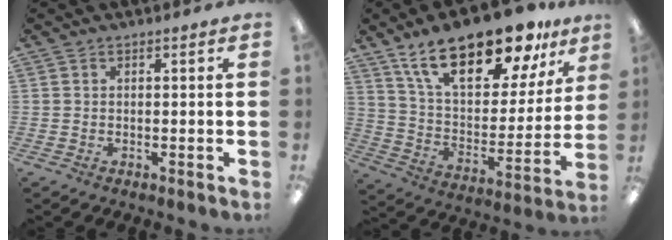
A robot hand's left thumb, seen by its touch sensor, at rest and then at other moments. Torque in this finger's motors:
{"motor_torque": [0.72, 0.97, 1.29, -1.52, 0.13]}